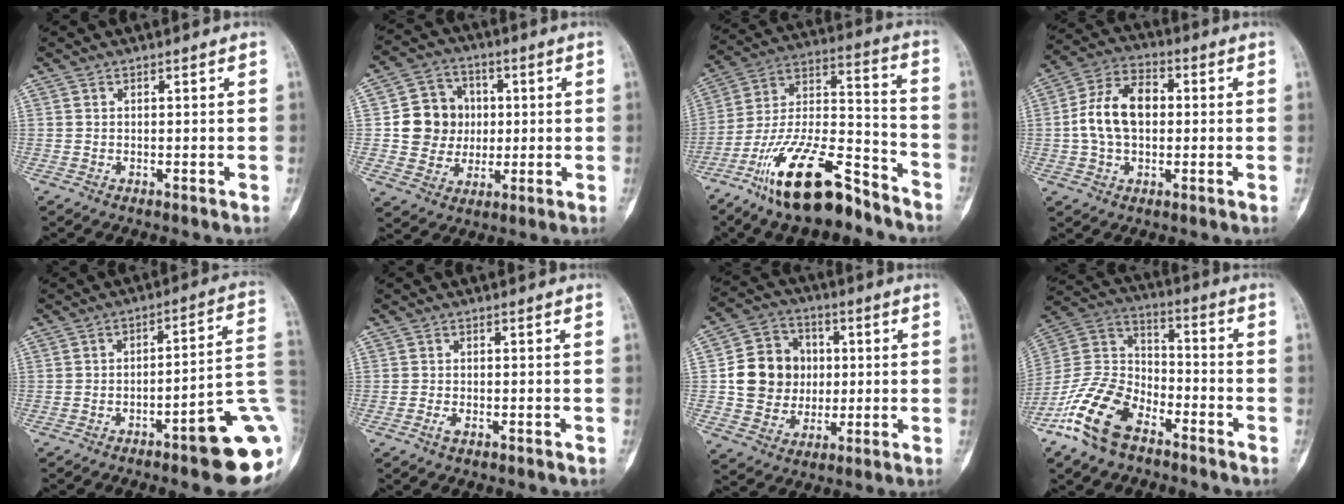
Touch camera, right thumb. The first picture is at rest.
{"total": 11.0, "force": [0.7, 10.2, 3.9], "torque": [-0.024, 0.012, 0.015]}
{"total": 20.9, "force": [-14.2, 7.2, 13.5], "torque": [-0.259, 0.084, -0.252]}
{"total": 11.4, "force": [0.4, 7.5, 8.6], "torque": [-0.158, 0.028, 0.004]}
{"total": 15.5, "force": [-5.8, 3.0, 14.0], "torque": [-0.123, 0.047, -0.069]}
{"total": 1.2, "force": [-0.8, 0.6, 0.7], "torque": [-0.020, 0.003, -0.014]}
{"total": 13.1, "force": [0.7, 11.8, 5.6], "torque": [-0.066, 0.017, 0.018]}
{"total": 16.0, "force": [-10.0, 8.6, 9.0], "torque": [-0.181, 0.062, -0.197]}